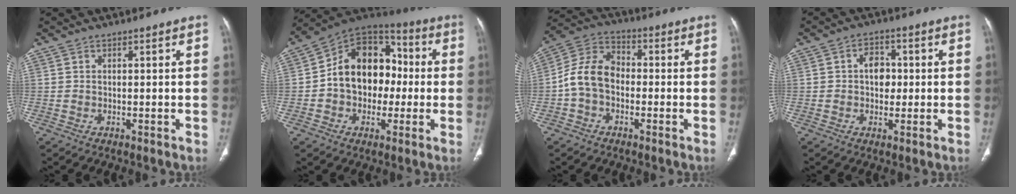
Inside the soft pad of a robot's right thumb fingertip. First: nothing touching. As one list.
[{"total": 16.8, "force": [-0.4, 12.7, 11.0], "torque": [-0.128, 0.043, -0.017]}, {"total": 9.7, "force": [-1.8, 7.0, 6.5], "torque": [-0.112, 0.036, -0.047]}, {"total": 5.2, "force": [0.2, 3.9, 3.5], "torque": [-0.031, 0.008, -0.001]}]